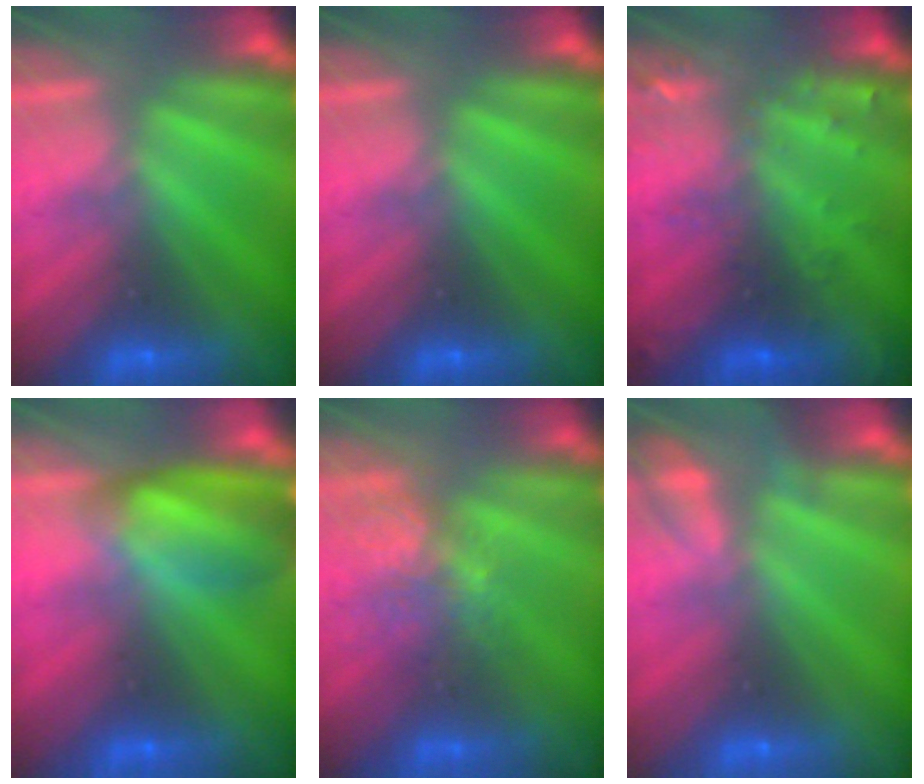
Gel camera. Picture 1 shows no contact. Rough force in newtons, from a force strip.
{"total": 0.0}
{"total": 2.9}
{"total": 6.9}
{"total": 3.7}
{"total": 2.2}